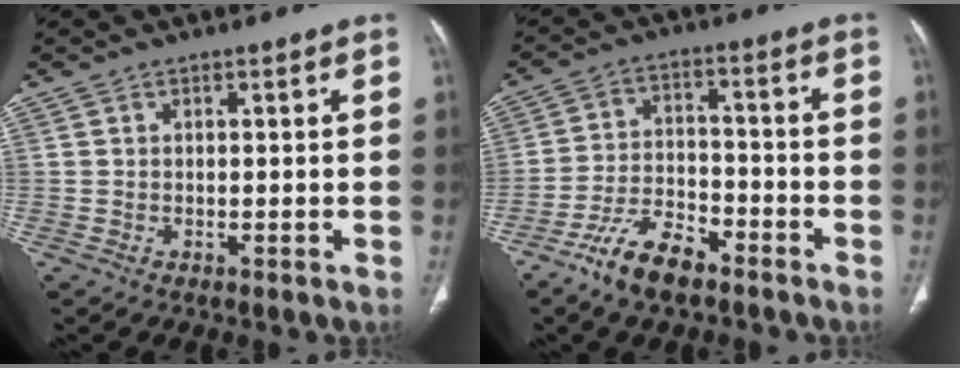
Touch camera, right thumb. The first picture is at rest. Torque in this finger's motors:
{"motor_torque": [1.65, 0.32, 0.60, -1.39, 0.22]}